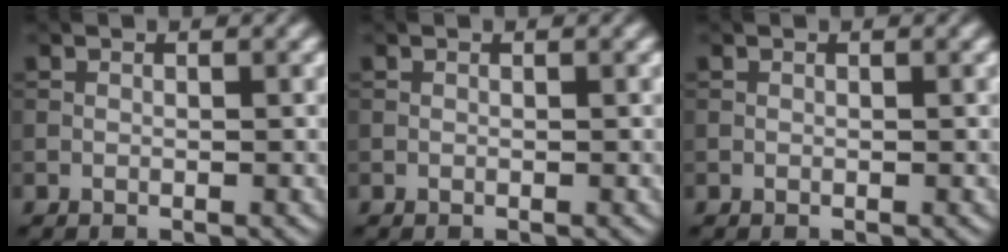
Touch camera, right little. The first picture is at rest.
{"total": 0.0}
{"total": 0.0}